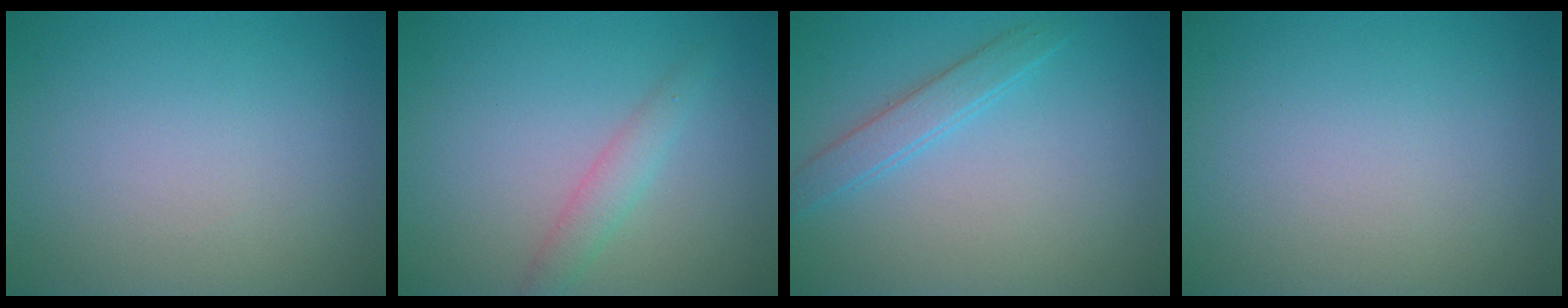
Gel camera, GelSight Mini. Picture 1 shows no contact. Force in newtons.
{"total": 1.9, "press": 1.9, "slide": 0.0}
{"total": 2.2, "press": 2.1, "slide": 0.2}
{"total": 0.0}